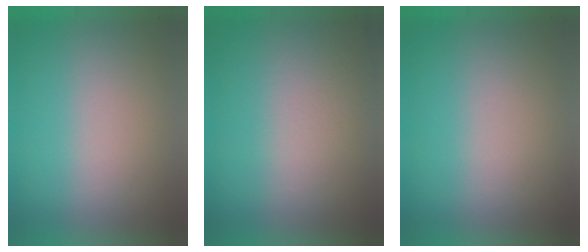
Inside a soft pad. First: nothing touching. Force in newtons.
{"total": 2.7}
{"total": 0.0}